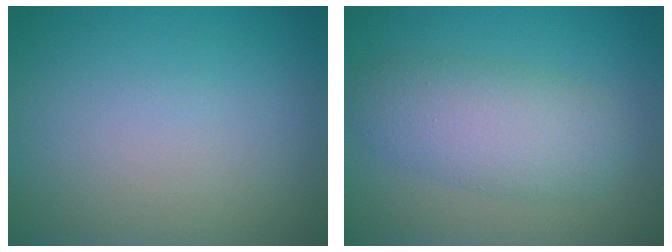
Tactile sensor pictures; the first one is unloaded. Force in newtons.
{"total": 5.3, "press": 5.3, "slide": 0.0}